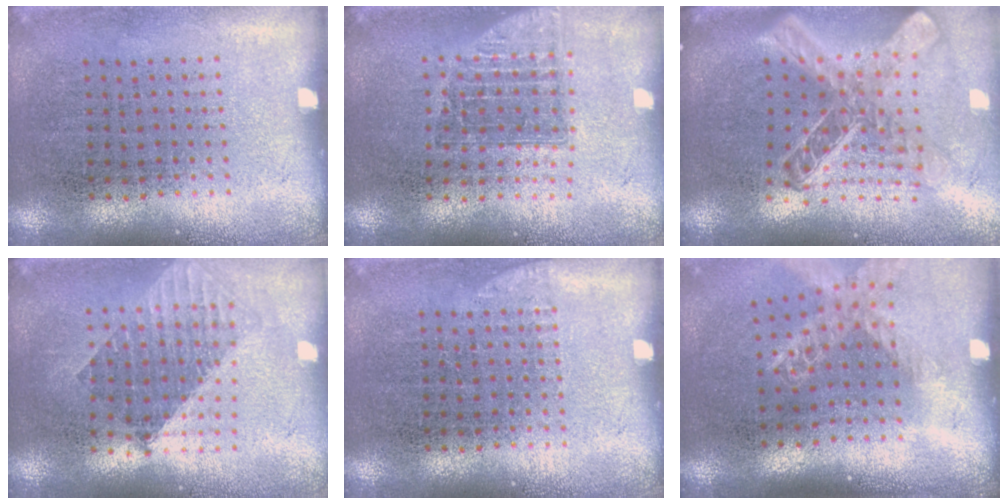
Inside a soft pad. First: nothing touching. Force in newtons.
{"total": 1.5, "press": 1.2, "slide": 0.9}
{"total": 2.6, "press": 1.9, "slide": 1.7}
{"total": 1.6, "press": 1.3, "slide": 0.8}
{"total": 0.7, "press": 0.7, "slide": 0.2}
{"total": 1.6, "press": 1.4, "slide": 0.8}